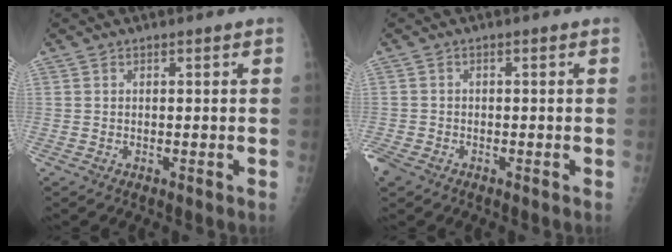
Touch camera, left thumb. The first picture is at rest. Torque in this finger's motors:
{"motor_torque": [-0.36, 0.26, -0.14, -0.08, 0.12]}